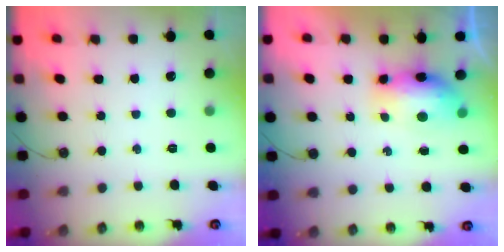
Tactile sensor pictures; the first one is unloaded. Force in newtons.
{"total": 8.6, "press": 8.5, "slide": 1.0}